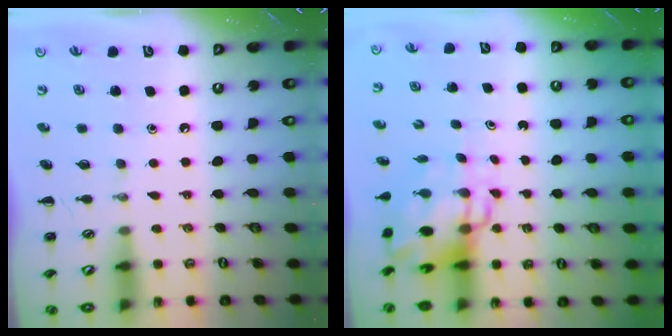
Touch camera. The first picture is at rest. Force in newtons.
{"total": 8.6, "press": 8.2, "slide": 2.3}